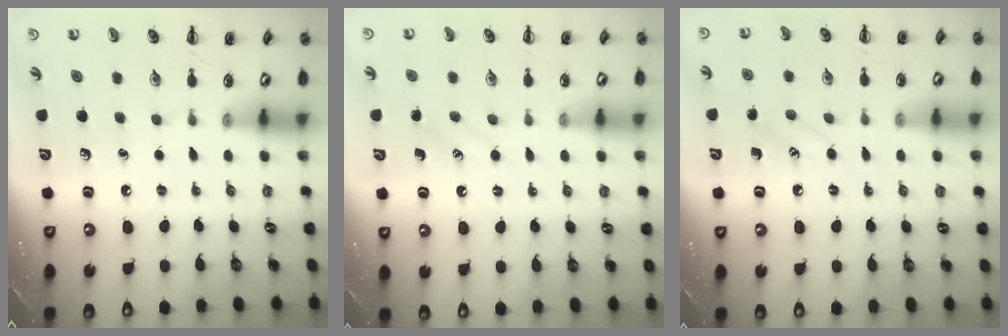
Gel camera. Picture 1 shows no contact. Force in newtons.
{"total": 2.5, "press": 2.5, "slide": 0.6}
{"total": 7.5, "press": 7.2, "slide": 2.2}